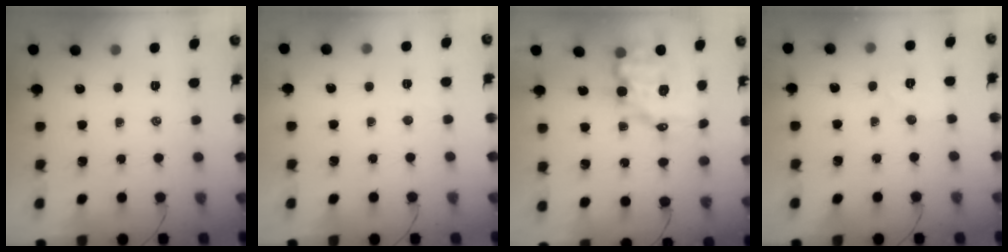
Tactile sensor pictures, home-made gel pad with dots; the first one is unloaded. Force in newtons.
{"total": 2.6, "press": 2.4, "slide": 0.8}
{"total": 9.5, "press": 9.2, "slide": 2.4}
{"total": 6.0, "press": 5.9, "slide": 1.1}